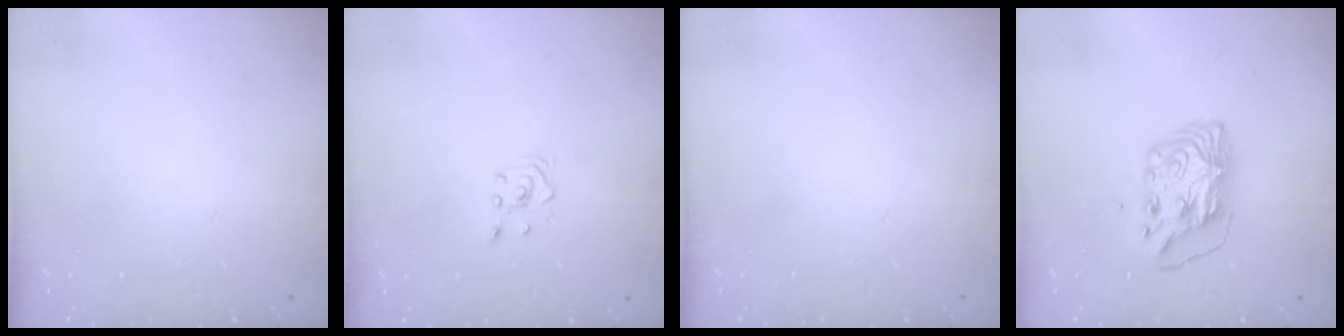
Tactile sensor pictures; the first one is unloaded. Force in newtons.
{"total": 2.8, "press": 2.6, "slide": 1.1}
{"total": 0.0}
{"total": 8.6, "press": 8.5, "slide": 1.1}